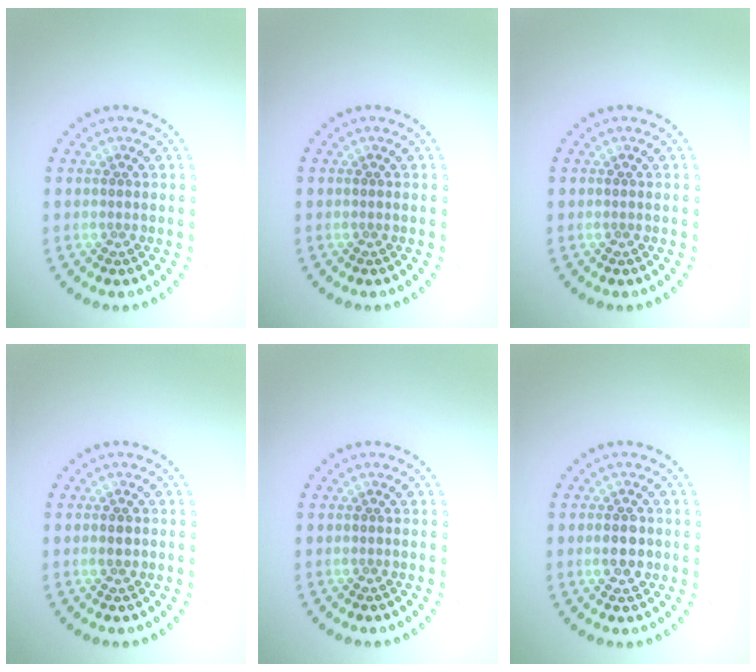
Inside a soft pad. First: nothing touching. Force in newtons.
{"total": 0.0}
{"total": 0.0}
{"total": 1.3, "press": 1.3, "slide": 0.1}
{"total": 0.0}
{"total": 2.1, "press": 2.0, "slide": 0.2}